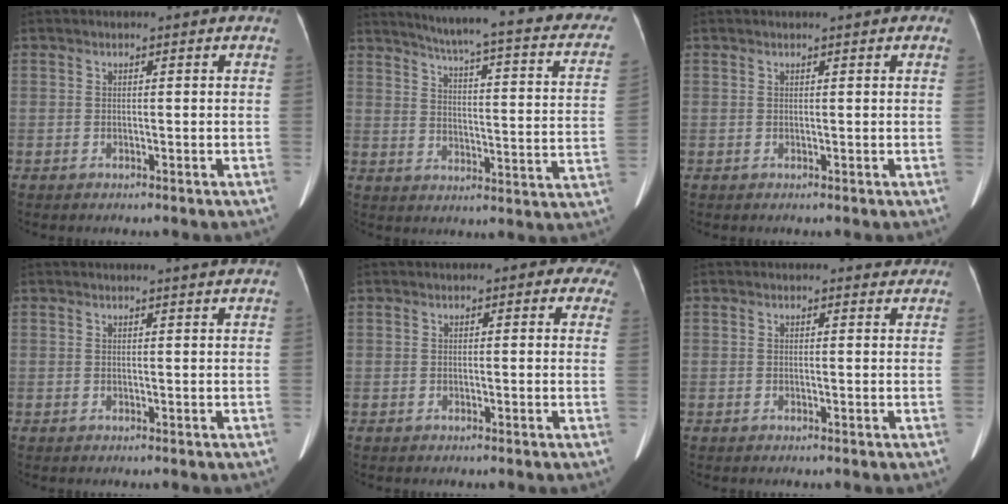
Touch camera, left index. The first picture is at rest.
{"total": 27.1, "force": [22.6, 2.4, 14.7], "torque": [-0.205, -0.055, 0.264]}
{"total": 2.1, "force": [1.6, 0.6, 1.2], "torque": [-0.013, 0.013, 0.011]}
{"total": 2.8, "force": [2.5, -0.5, 1.0], "torque": [-0.016, 0.001, 0.026]}
{"total": 5.0, "force": [3.5, 2.1, 2.8], "torque": [-0.010, 0.007, 0.025]}
{"total": 1.6, "force": [1.4, 0.8, -0.1], "torque": [0.003, -0.003, 0.003]}